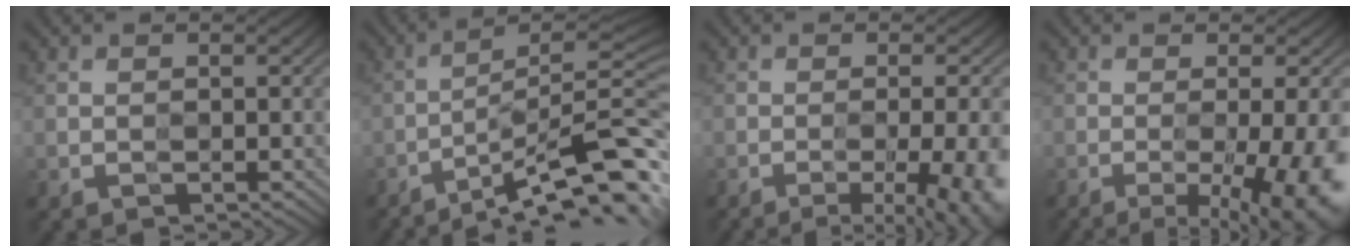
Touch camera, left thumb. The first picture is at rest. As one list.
[{"total": 12.8, "force": [-8.0, 2.0, 9.9], "torque": [-0.156, 0.011, -0.123]}, {"total": 12.5, "force": [-5.6, 4.0, 10.5], "torque": [-0.108, 0.008, -0.058]}, {"total": 11.3, "force": [-4.2, 3.2, 10.1], "torque": [-0.116, -0.007, -0.048]}]